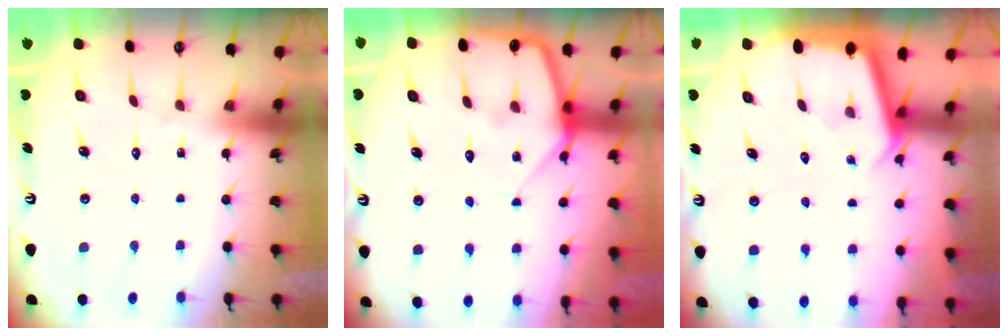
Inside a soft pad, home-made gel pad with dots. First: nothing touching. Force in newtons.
{"total": 9.2, "press": 9.2, "slide": 0.7}
{"total": 2.5, "press": 2.5, "slide": 0.1}